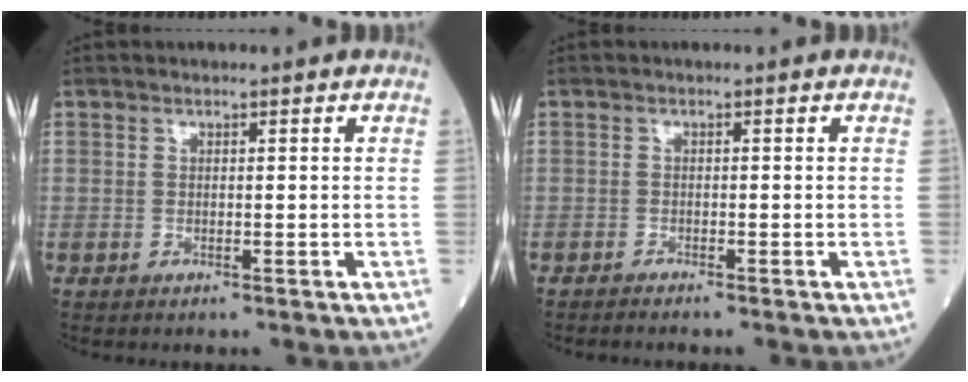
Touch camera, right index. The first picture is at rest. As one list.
[{"total": 1.0, "force": [-1.0, -0.2, 0.1], "torque": [-0.004, -0.002, -0.018]}]